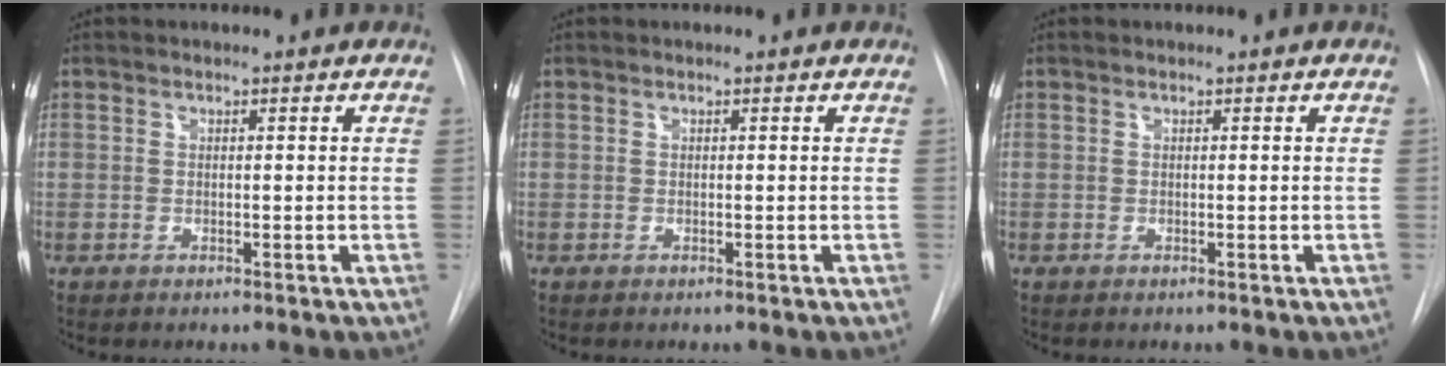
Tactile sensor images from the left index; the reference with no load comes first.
{"total": 0.0}
{"total": 0.0}